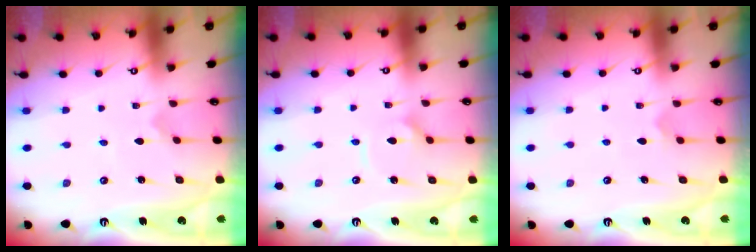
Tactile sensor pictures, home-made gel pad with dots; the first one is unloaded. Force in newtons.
{"total": 2.7, "press": 2.6, "slide": 0.7}
{"total": 3.1, "press": 3.1, "slide": 0.7}